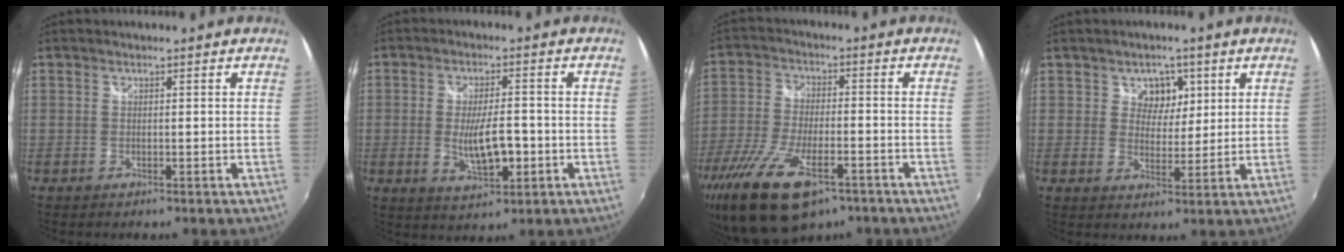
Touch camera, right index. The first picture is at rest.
{"total": 7.9, "force": [-1.7, 2.7, 7.3], "torque": [-0.135, -0.012, -0.021]}
{"total": 16.6, "force": [-10.2, 6.7, 11.3], "torque": [-0.244, -0.048, -0.184]}
{"total": 4.8, "force": [2.1, 3.9, 1.8], "torque": [-0.020, 0.004, 0.034]}